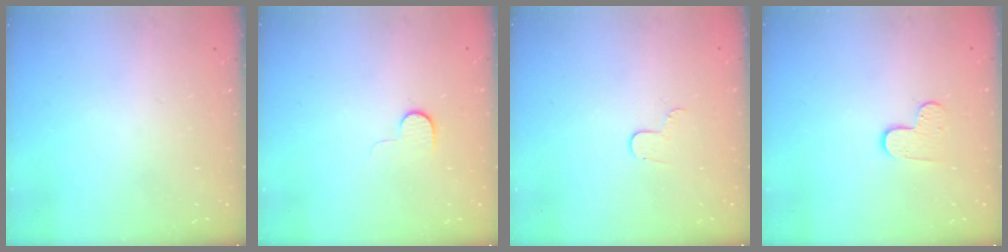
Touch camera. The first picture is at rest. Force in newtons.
{"total": 4.8, "press": 4.7, "slide": 0.5}
{"total": 4.0, "press": 3.9, "slide": 0.3}
{"total": 7.4, "press": 7.4, "slide": 0.7}